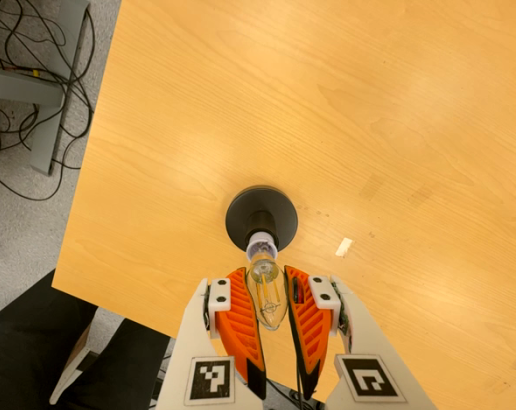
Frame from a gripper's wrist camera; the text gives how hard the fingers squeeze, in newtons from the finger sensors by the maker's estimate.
{"total": 20.1, "left": 25.3, "right": 15.0}